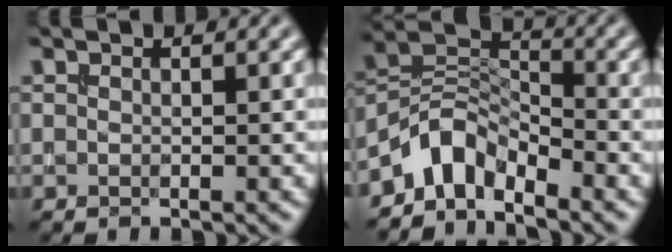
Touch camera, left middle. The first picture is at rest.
{"total": 4.6, "force": [-3.8, 2.0, 1.7], "torque": [-0.023, 0.009, -0.084]}